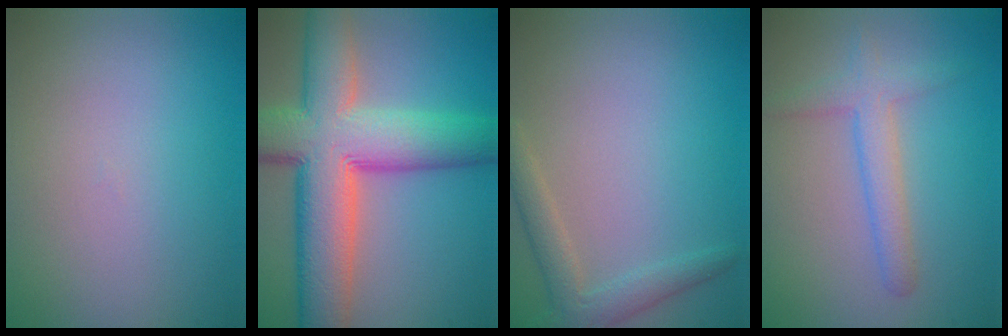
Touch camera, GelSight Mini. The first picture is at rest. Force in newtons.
{"total": 11.8, "press": 11.8, "slide": 0.7}
{"total": 2.5, "press": 2.5, "slide": 0.2}
{"total": 2.8, "press": 2.8, "slide": 0.2}